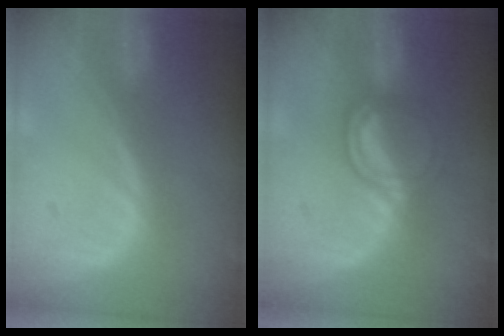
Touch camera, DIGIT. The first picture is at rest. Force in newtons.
{"total": 5.0, "press": 4.7, "slide": 1.8}